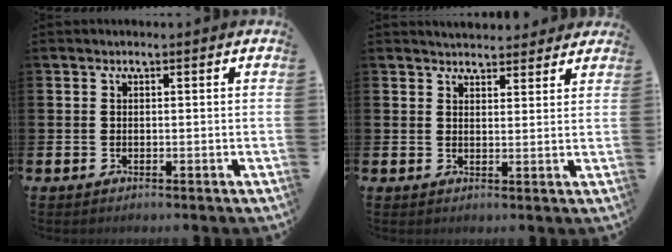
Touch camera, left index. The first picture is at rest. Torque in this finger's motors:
{"motor_torque": [0.91, -1.23, 0.22, 0.02]}